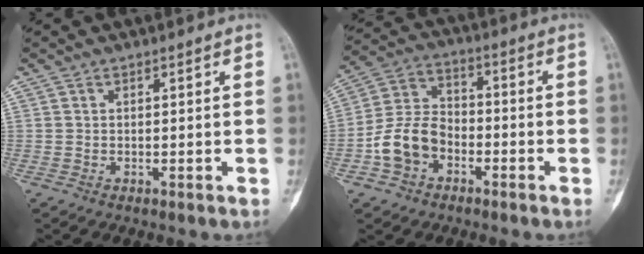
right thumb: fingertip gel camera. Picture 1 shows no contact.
{"total": 10.3, "force": [-3.9, 7.4, 5.9], "torque": [-0.105, 0.039, -0.080]}